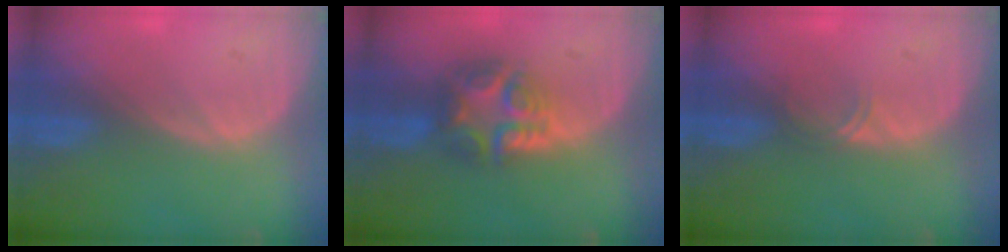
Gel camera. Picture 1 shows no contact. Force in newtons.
{"total": 7.8, "press": 6.7, "slide": 4.1}
{"total": 1.4, "press": 1.1, "slide": 0.9}